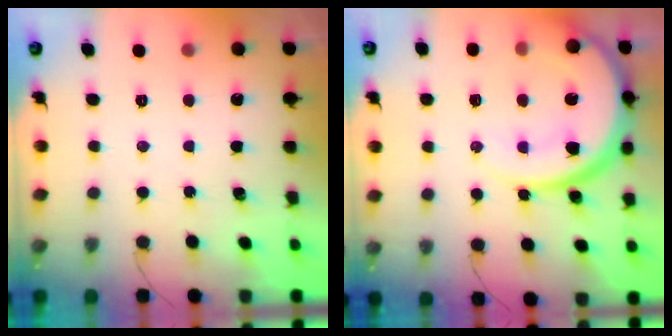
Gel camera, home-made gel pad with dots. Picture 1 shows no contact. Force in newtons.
{"total": 16.4, "press": 16.4, "slide": 1.5}